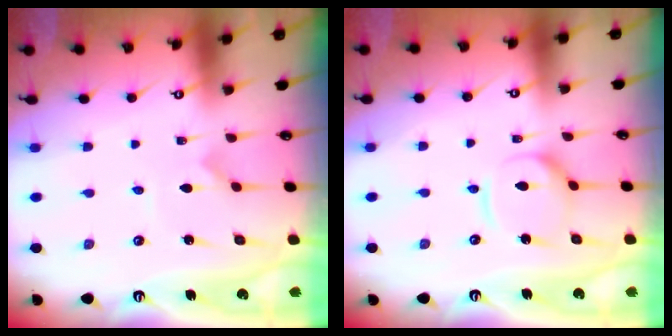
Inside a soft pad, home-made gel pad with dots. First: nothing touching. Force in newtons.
{"total": 7.5, "press": 7.5, "slide": 0.5}